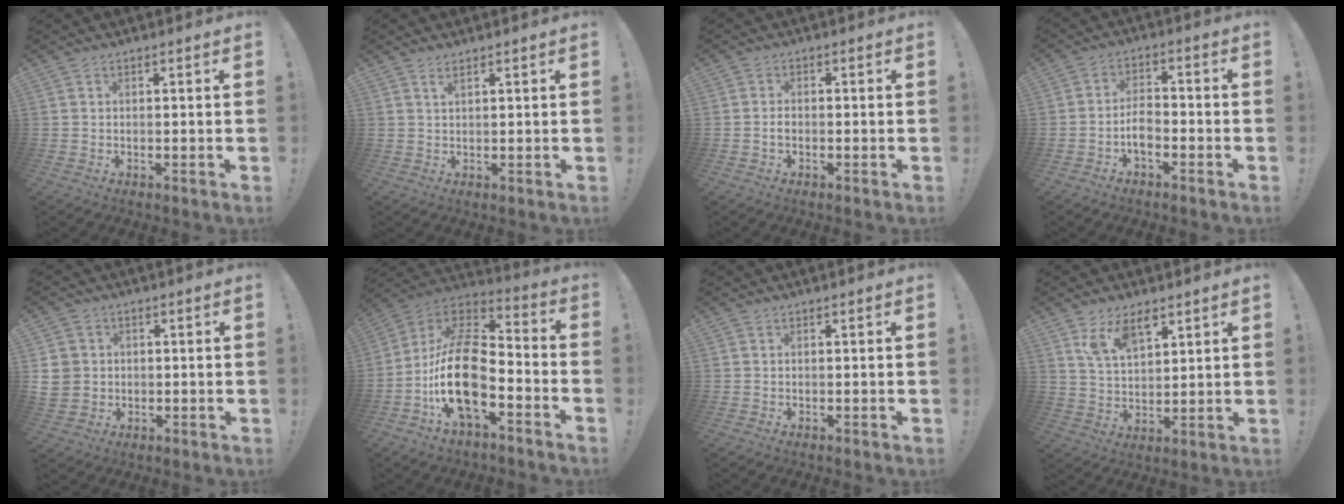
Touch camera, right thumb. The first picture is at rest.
{"total": 1.6, "force": [1.1, 0.2, 1.2], "torque": [-0.025, -0.002, 0.020]}
{"total": 1.4, "force": [-0.6, 0.9, 0.9], "torque": [-0.022, 0.008, -0.009]}
{"total": 5.4, "force": [-2.6, 2.9, 3.7], "torque": [-0.065, 0.009, -0.046]}
{"total": 6.4, "force": [1.0, 6.0, 2.1], "torque": [-0.051, -0.002, 0.019]}
{"total": 20.3, "force": [-6.0, 10.1, 16.6], "torque": [-0.336, 0.029, -0.099]}
{"total": 0.0}
{"total": 8.4, "force": [6.0, 3.7, 4.5], "torque": [-0.081, -0.028, 0.111]}